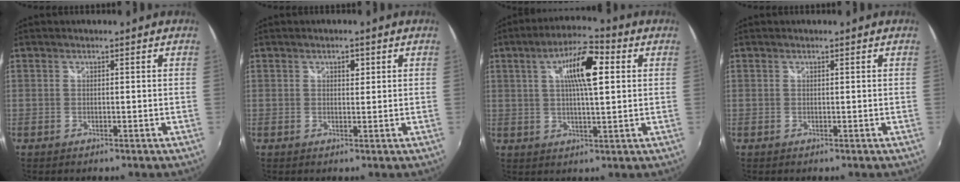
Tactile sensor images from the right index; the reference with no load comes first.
{"total": 1.5, "force": [0.7, 1.0, 1.0], "torque": [-0.012, 0.005, 0.010]}
{"total": 10.4, "force": [2.8, 2.6, 9.6], "torque": [-0.162, 0.018, 0.043]}
{"total": 0.0}